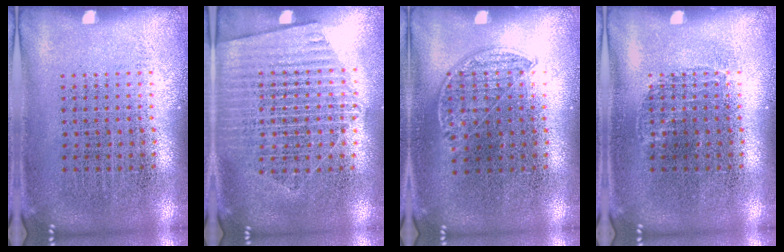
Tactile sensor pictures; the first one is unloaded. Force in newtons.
{"total": 1.6, "press": 1.5, "slide": 0.7}
{"total": 0.8, "press": 0.6, "slide": 0.4}
{"total": 0.5, "press": 0.5, "slide": 0.1}